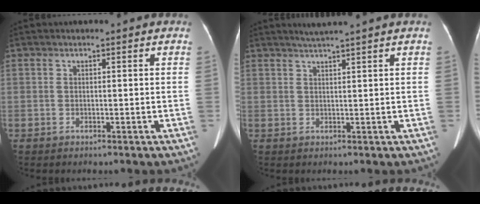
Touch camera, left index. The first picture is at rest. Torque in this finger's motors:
{"motor_torque": [-0.25, -1.15, -0.19, 0.01]}